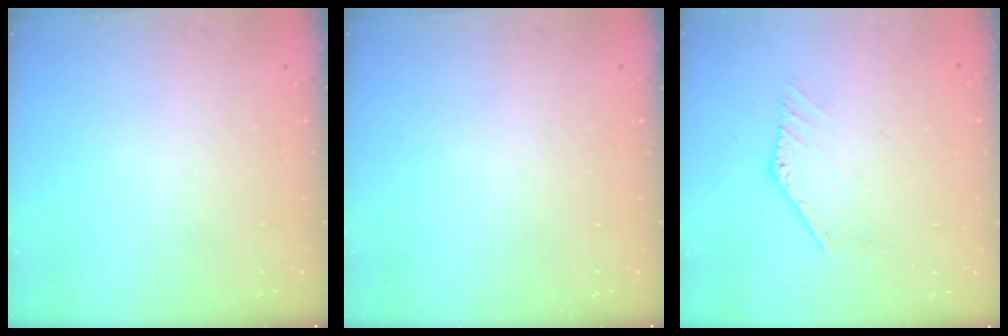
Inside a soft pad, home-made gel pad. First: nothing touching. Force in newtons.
{"total": 0.0}
{"total": 0.0}